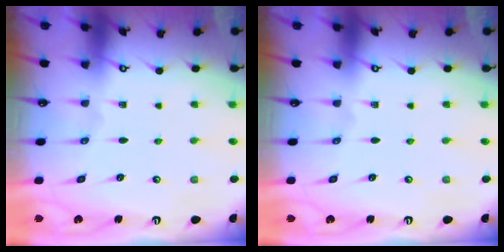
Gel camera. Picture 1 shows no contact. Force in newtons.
{"total": 0.0}